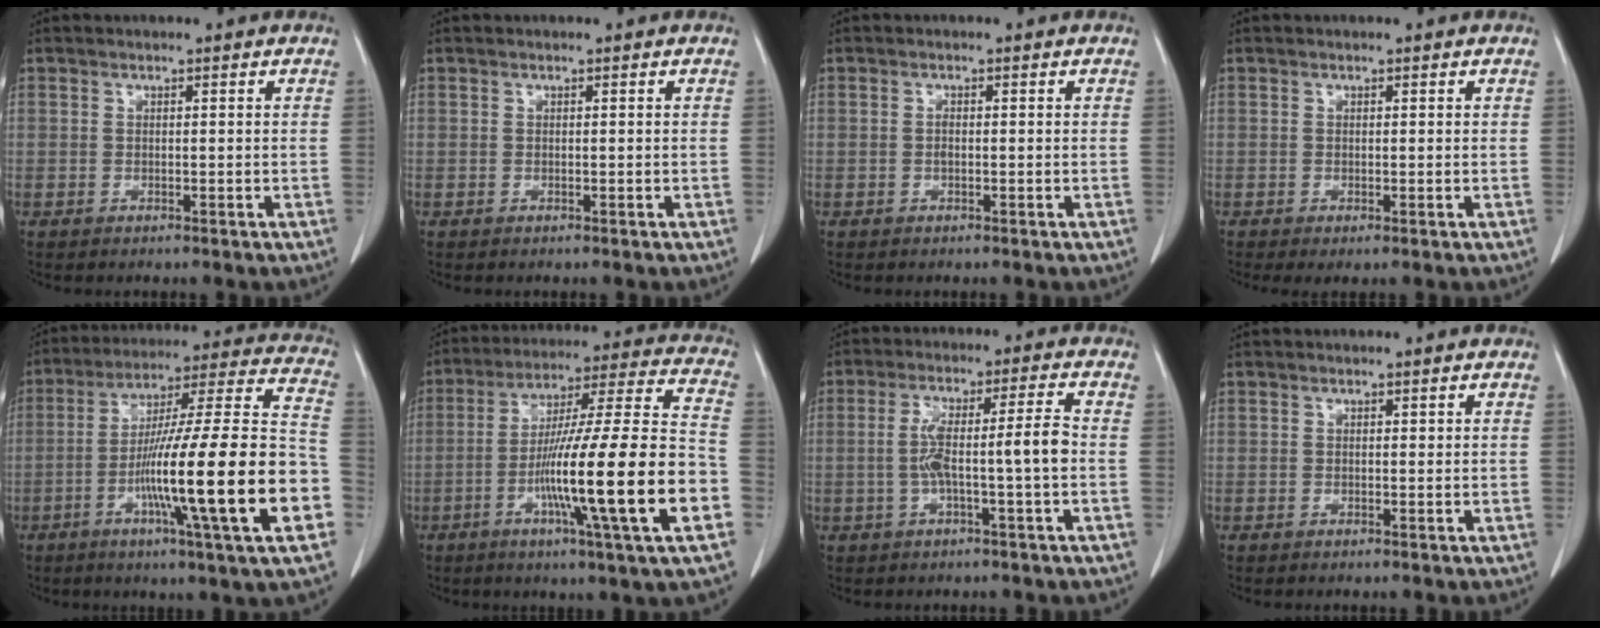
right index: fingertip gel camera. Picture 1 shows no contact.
{"total": 0.0}
{"total": 0.7, "force": [-0.2, 0.3, 0.6], "torque": [-0.015, 0.001, -0.002]}
{"total": 1.0, "force": [-0.1, 0.4, 1.0], "torque": [-0.019, -0.005, 0.001]}
{"total": 25.2, "force": [-7.4, 0.2, 24.1], "torque": [-0.341, -0.009, -0.130]}
{"total": 23.0, "force": [-7.0, -0.2, 22.0], "torque": [-0.339, -0.013, -0.123]}
{"total": 7.6, "force": [-1.2, 0.0, 7.5], "torque": [-0.141, 0.022, -0.016]}
{"total": 0.0}